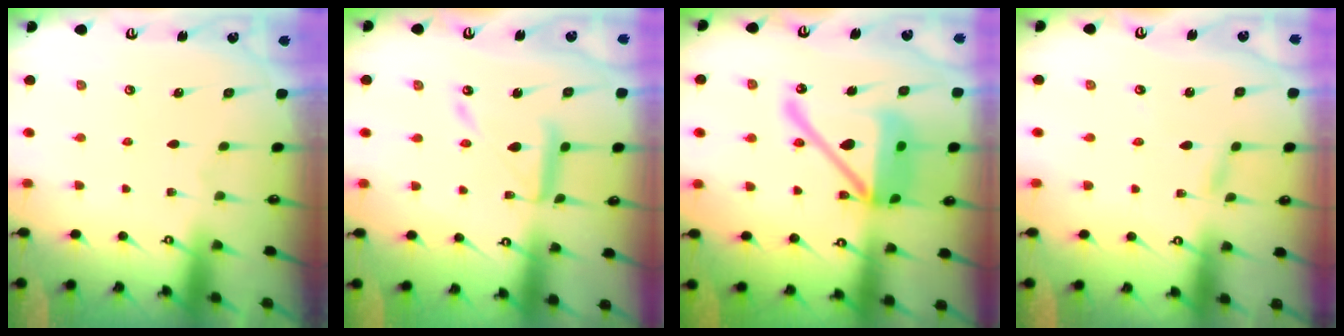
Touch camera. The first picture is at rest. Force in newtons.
{"total": 12.6, "press": 12.6, "slide": 1.0}
{"total": 20.2, "press": 20.0, "slide": 2.8}
{"total": 1.5, "press": 1.5, "slide": 0.1}